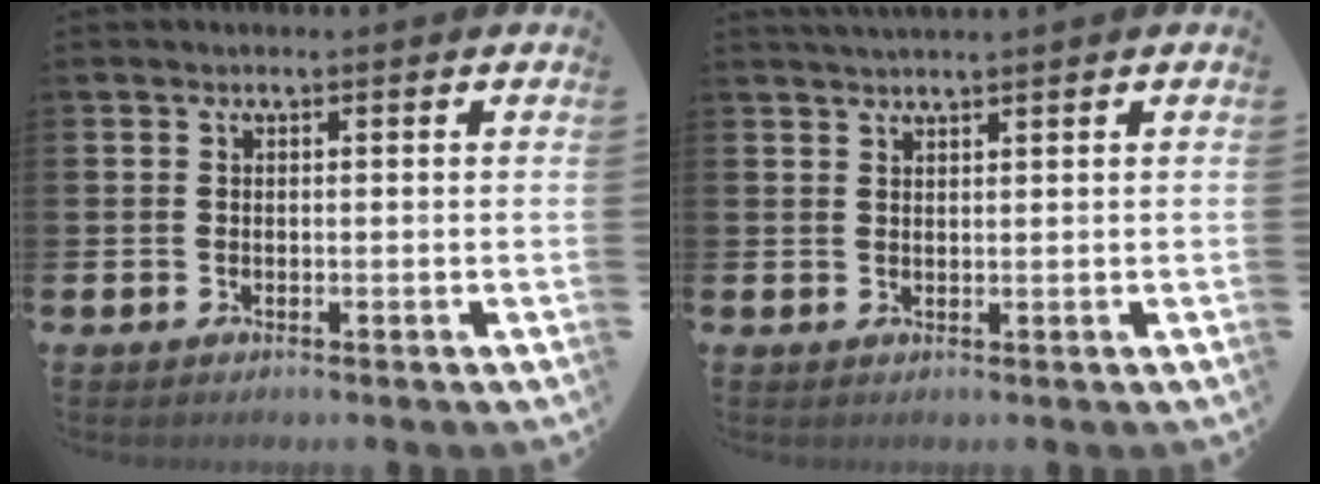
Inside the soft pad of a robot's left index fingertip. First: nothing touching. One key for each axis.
{"total": 1.6, "fx": 1.5, "fy": -0.2, "fz": 0.2, "tx": -0.006, "ty": -0.002, "tz": 0.029}